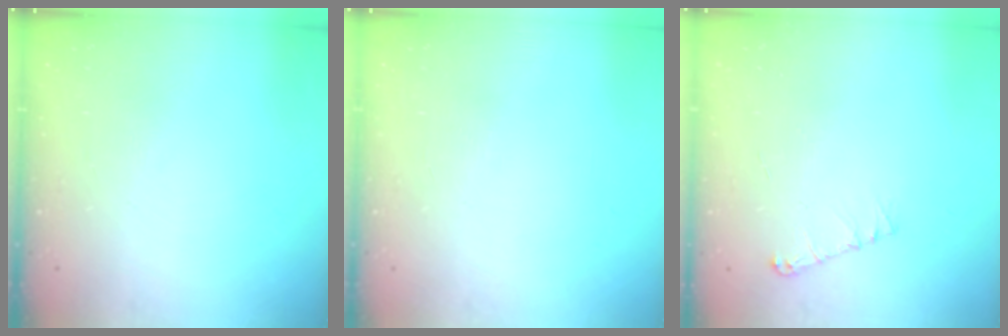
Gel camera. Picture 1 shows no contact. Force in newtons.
{"total": 0.0}
{"total": 5.9, "press": 5.9, "slide": 0.7}